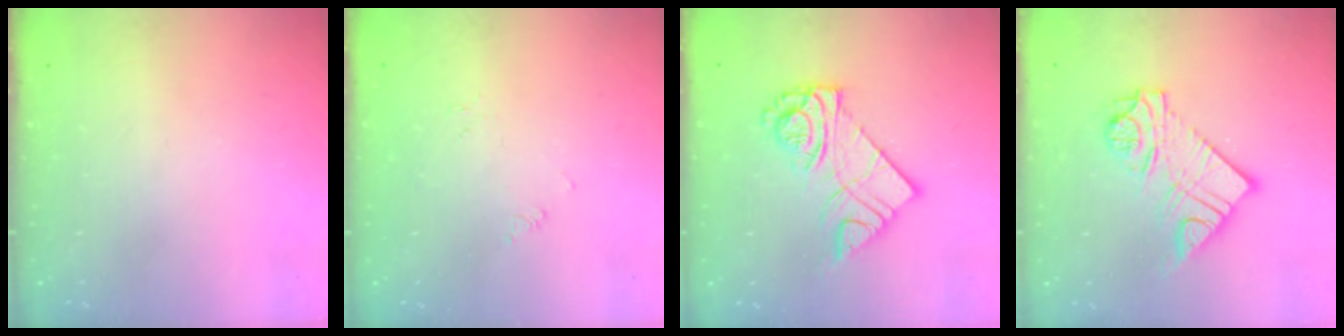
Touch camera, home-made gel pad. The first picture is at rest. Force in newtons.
{"total": 0.0}
{"total": 12.4, "press": 12.4, "slide": 0.9}
{"total": 14.2, "press": 14.1, "slide": 1.6}